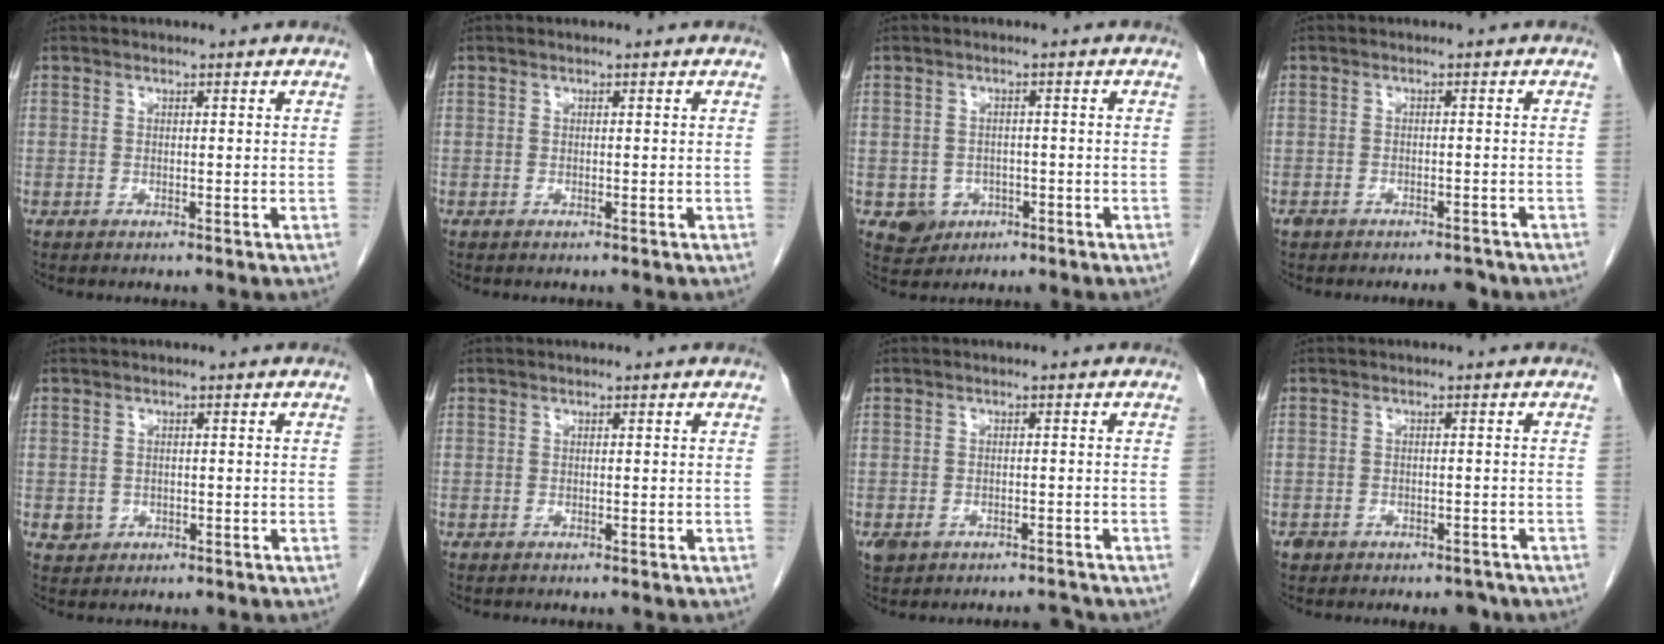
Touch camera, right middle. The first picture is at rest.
{"total": 0.0}
{"total": 4.1, "force": [-1.6, 3.7, 0.9], "torque": [-0.007, 0.007, -0.017]}
{"total": 3.3, "force": [-2.8, 1.4, 0.9], "torque": [-0.015, 0.004, -0.039]}
{"total": 2.0, "force": [-0.5, 1.9, 0.5], "torque": [-0.008, 0.004, 0.001]}
{"total": 0.0}
{"total": 3.2, "force": [-2.5, 1.6, 1.1], "torque": [-0.021, 0.003, -0.034]}
{"total": 4.0, "force": [-3.2, 2.3, 0.8], "torque": [-0.007, 0.012, -0.038]}